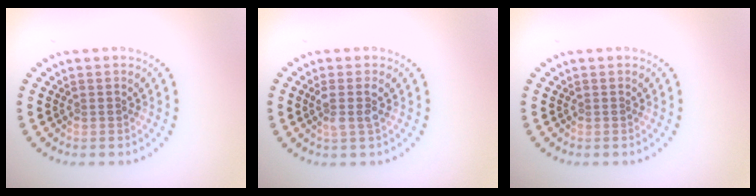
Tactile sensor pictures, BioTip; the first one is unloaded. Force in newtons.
{"total": 1.7, "press": 1.4, "slide": 1.0}
{"total": 0.0}